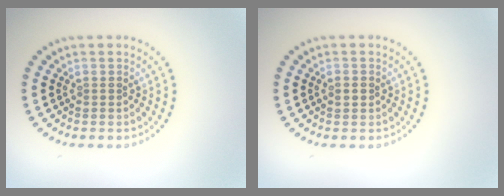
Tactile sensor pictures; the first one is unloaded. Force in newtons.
{"total": 1.1, "press": 1.1, "slide": 0.1}